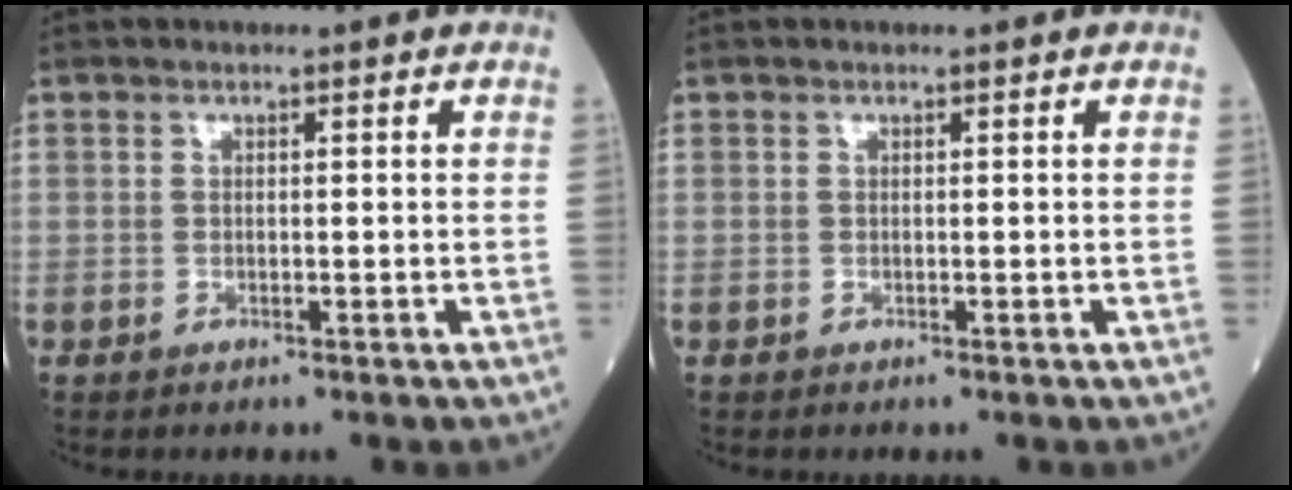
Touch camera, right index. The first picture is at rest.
{"total": 0.0}